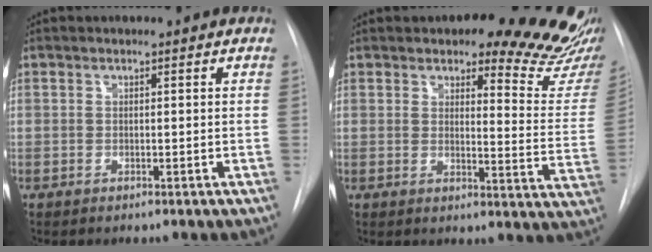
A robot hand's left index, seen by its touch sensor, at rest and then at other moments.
{"total": 16.3, "force": [14.5, 3.0, 6.9], "torque": [-0.065, -0.089, 0.153]}